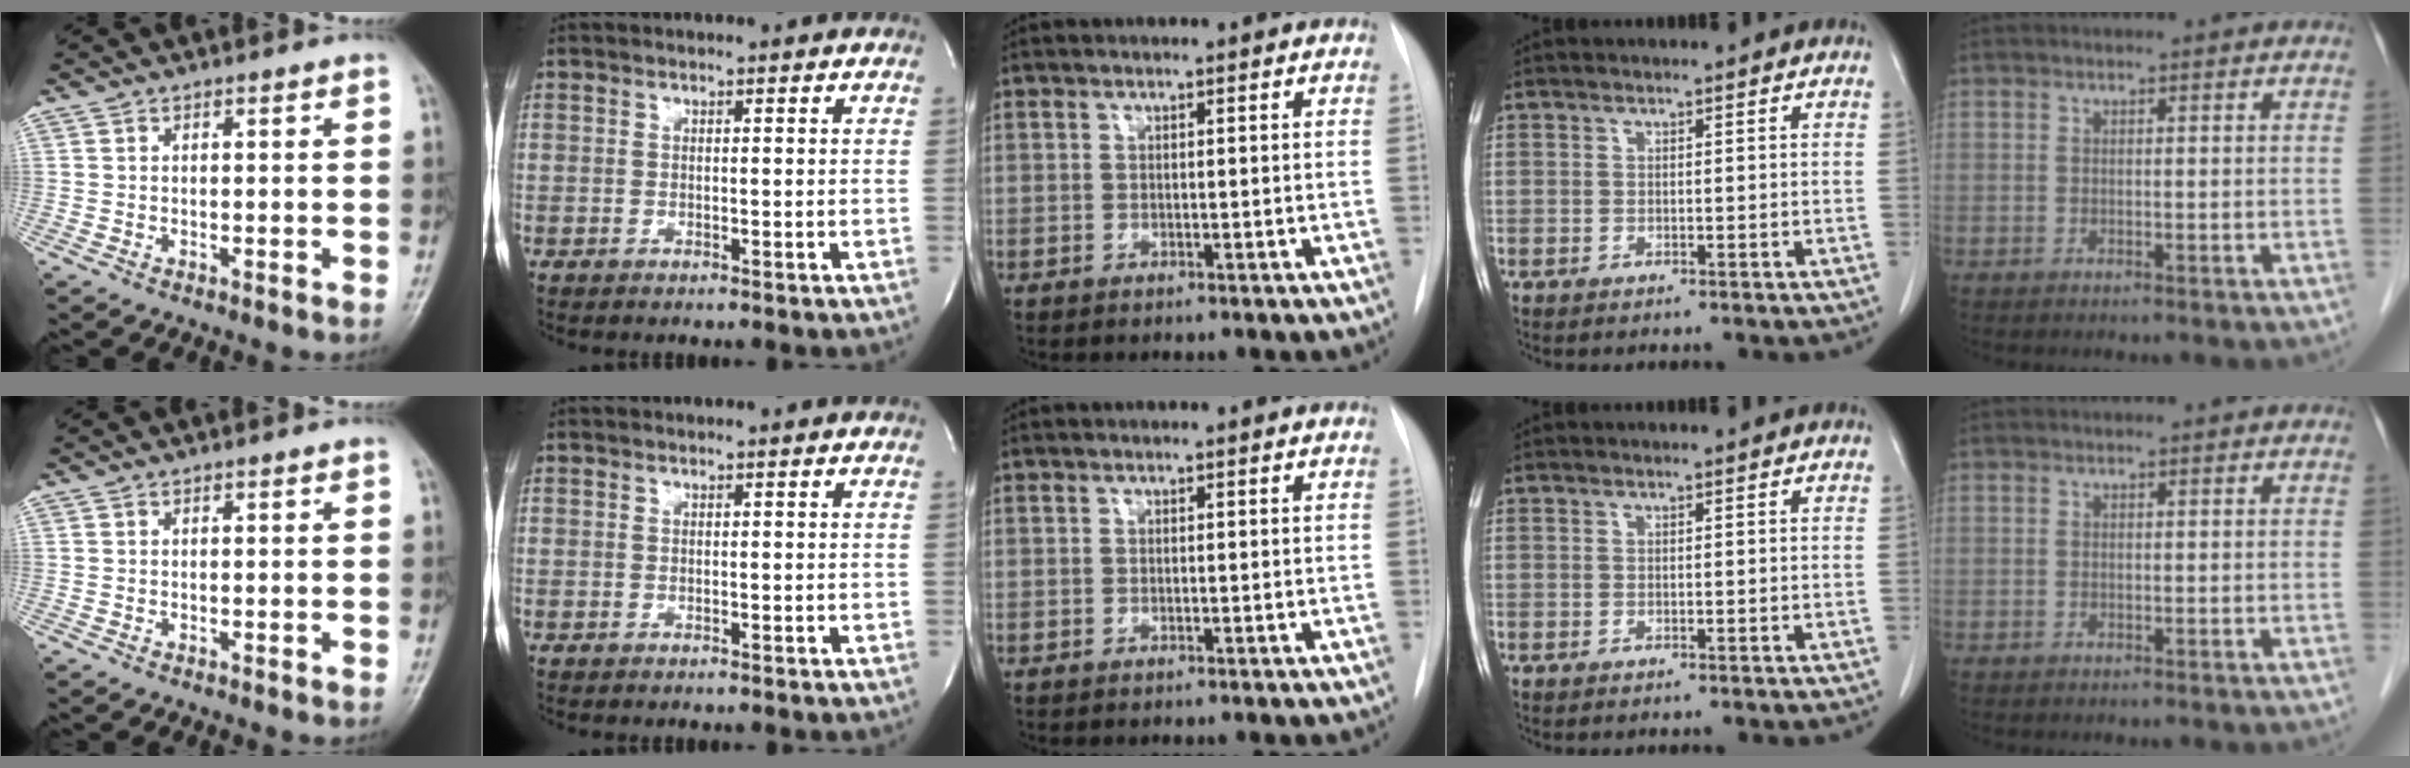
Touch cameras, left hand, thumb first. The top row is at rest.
{}